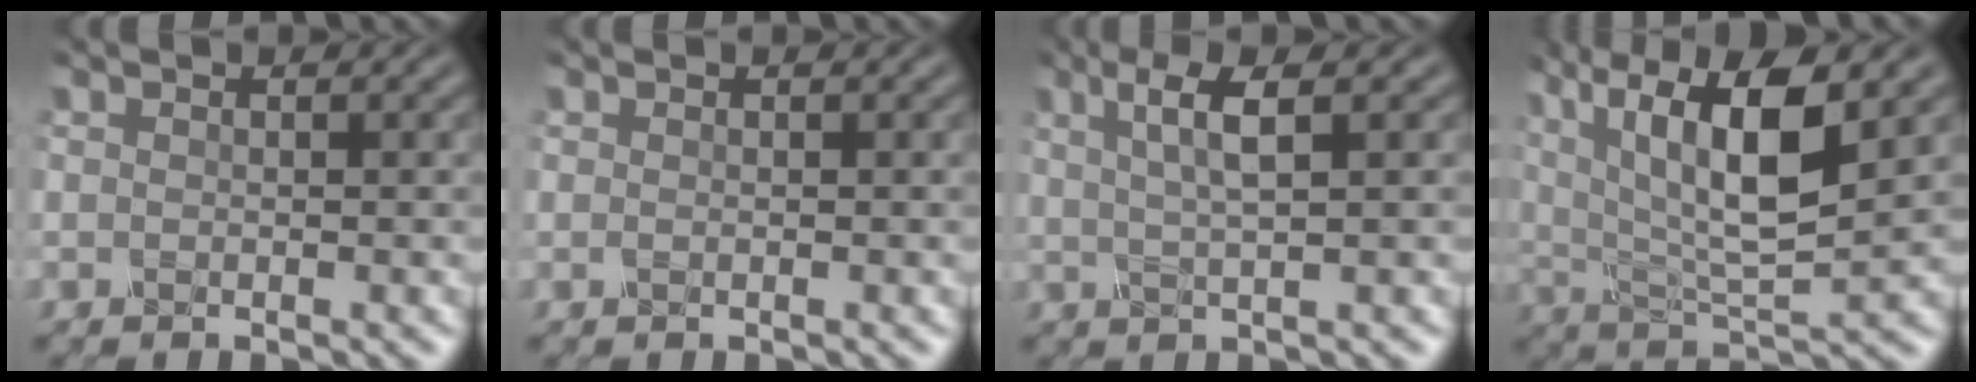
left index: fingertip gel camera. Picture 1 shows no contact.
{"total": 0.0}
{"total": 3.5, "force": [1.1, 0.7, 3.3], "torque": [-0.057, 0.000, 0.021]}
{"total": 10.9, "force": [4.0, 3.8, 9.5], "torque": [-0.177, -0.001, 0.071]}